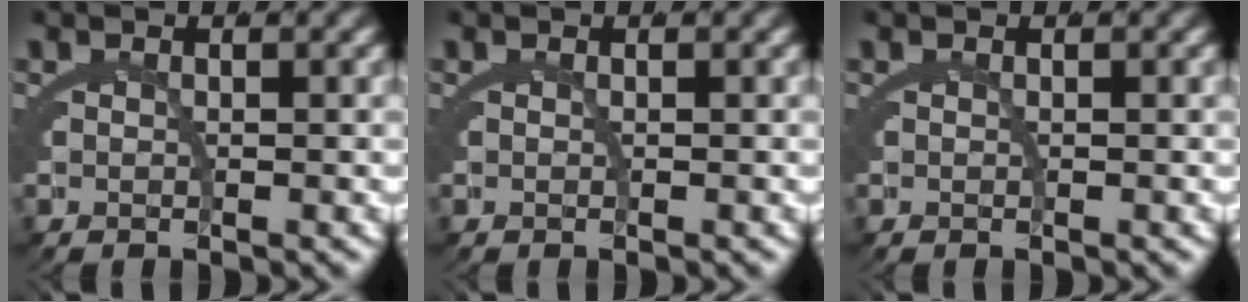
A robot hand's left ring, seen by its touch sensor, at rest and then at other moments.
{"total": 0.0}
{"total": 0.0}